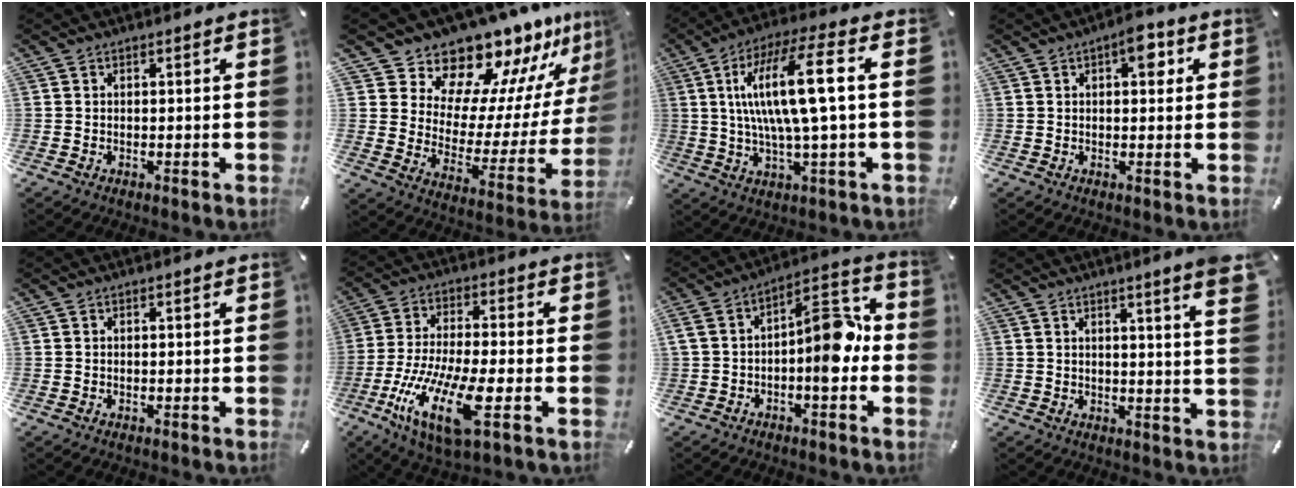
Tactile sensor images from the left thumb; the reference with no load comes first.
{"total": 14.3, "force": [13.4, 4.9, 0.8], "torque": [-0.012, -0.157, 0.222]}
{"total": 16.2, "force": [2.5, 2.9, 15.7], "torque": [-0.316, -0.001, 0.028]}
{"total": 5.9, "force": [2.1, 3.0, 4.6], "torque": [-0.046, -0.009, 0.026]}
{"total": 0.0}
{"total": 17.6, "force": [-6.2, 5.2, 15.7], "torque": [-0.325, -0.006, -0.099]}
{"total": 12.4, "force": [-1.9, 5.6, 10.9], "torque": [-0.148, 0.011, -0.029]}
{"total": 6.7, "force": [4.0, -0.1, 5.4], "torque": [-0.086, -0.024, 0.063]}